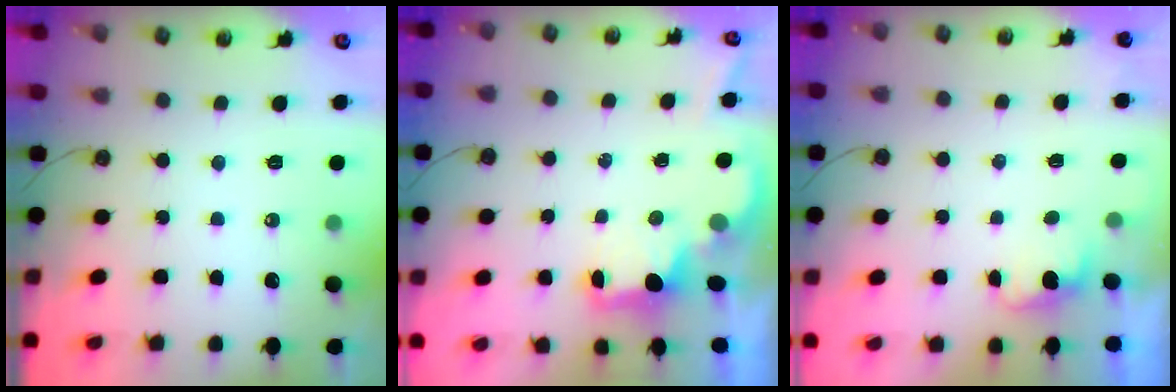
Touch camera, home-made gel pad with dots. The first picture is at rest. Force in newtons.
{"total": 2.2, "press": 2.0, "slide": 0.8}
{"total": 0.7, "press": 0.0, "slide": 0.7}